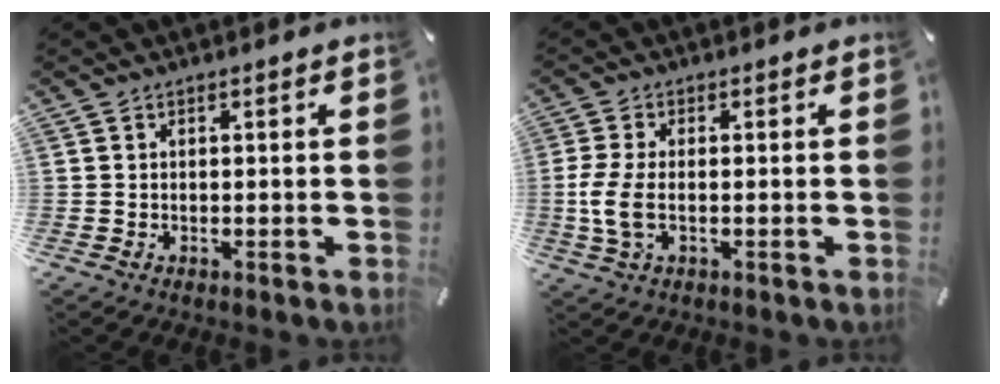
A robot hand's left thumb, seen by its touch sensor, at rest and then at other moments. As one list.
[{"total": 7.3, "force": [-0.9, 3.1, 6.5], "torque": [-0.148, -0.011, -0.018]}]